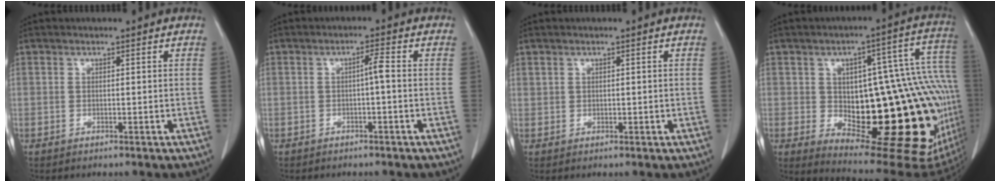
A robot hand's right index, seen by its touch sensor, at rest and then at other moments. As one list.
[{"total": 1.9, "force": [-0.3, 0.0, 1.8], "torque": [-0.032, 0.003, -0.005]}, {"total": 0.7, "force": [0.4, 0.5, 0.1], "torque": [0.002, 0.003, 0.009]}, {"total": 29.8, "force": [-4.1, 9.6, 27.9], "torque": [-0.281, 0.031, -0.030]}]